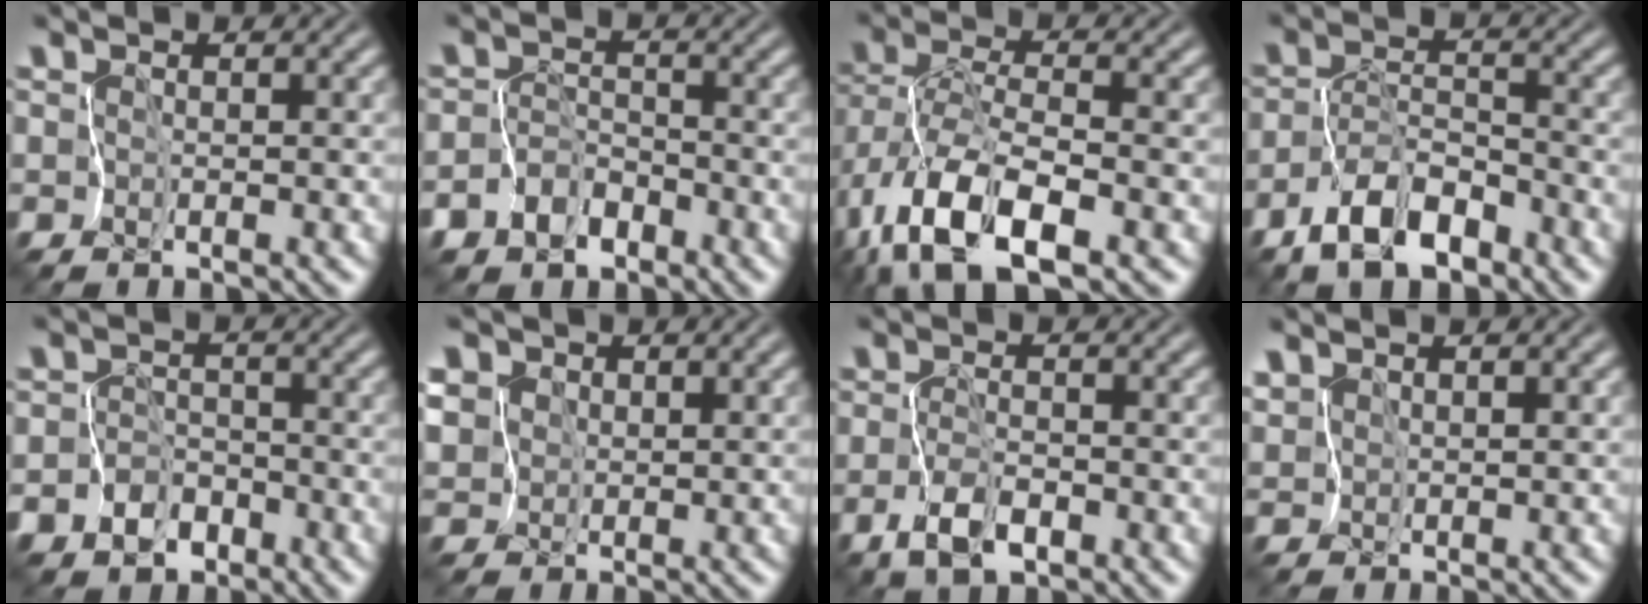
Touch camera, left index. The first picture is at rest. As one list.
[{"total": 4.0, "force": [-2.8, 2.8, 0.5], "torque": [0.017, 0.005, -0.059]}, {"total": 9.4, "force": [-4.9, 3.6, 7.2], "torque": [-0.147, -0.006, -0.091]}, {"total": 5.4, "force": [-3.7, 2.2, 3.2], "torque": [-0.058, 0.004, -0.071]}, {"total": 4.7, "force": [-2.8, 3.7, 0.6], "torque": [0.017, 0.000, -0.059]}, {"total": 7.3, "force": [3.9, 5.5, 2.8], "torque": [-0.075, 0.029, 0.047]}, {"total": 2.5, "force": [-1.1, 1.1, 1.9], "torque": [-0.037, 0.004, -0.022]}, {"total": 1.9, "force": [1.8, 0.5, 0.4], "torque": [-0.016, 0.005, 0.042]}]